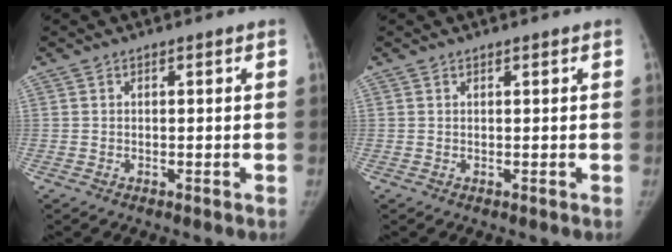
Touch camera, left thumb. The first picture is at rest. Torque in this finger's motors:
{"motor_torque": [0.00, 0.10, -0.33, 0.14, 0.01]}